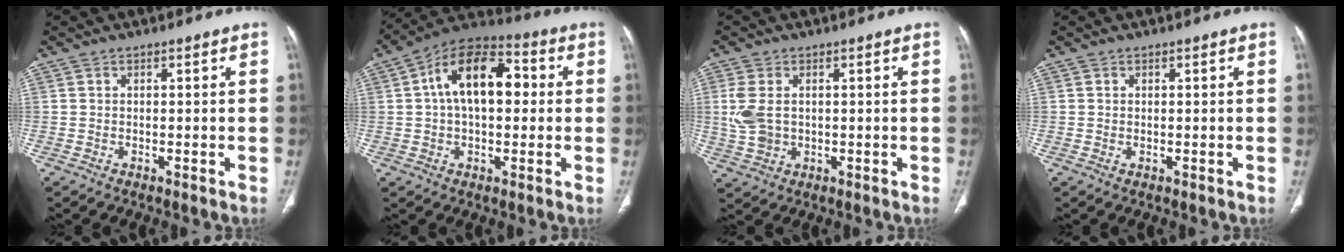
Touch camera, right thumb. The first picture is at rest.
{"total": 14.8, "force": [2.2, 8.5, 11.9], "torque": [-0.178, 0.031, 0.026]}
{"total": 6.3, "force": [0.7, 4.3, 4.6], "torque": [-0.108, 0.000, 0.021]}
{"total": 0.0}